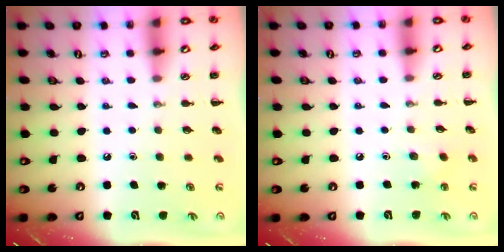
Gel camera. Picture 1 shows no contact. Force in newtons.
{"total": 2.5, "press": 2.4, "slide": 0.8}